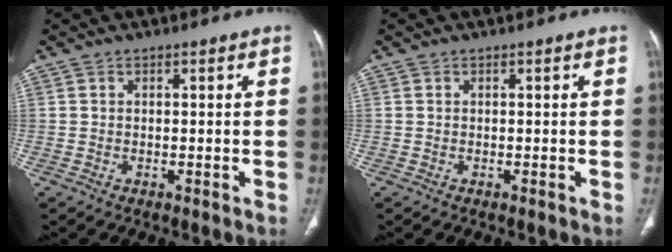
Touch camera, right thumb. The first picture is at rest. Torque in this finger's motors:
{"motor_torque": [-0.64, 0.19, -0.48, 0.20, -0.03]}